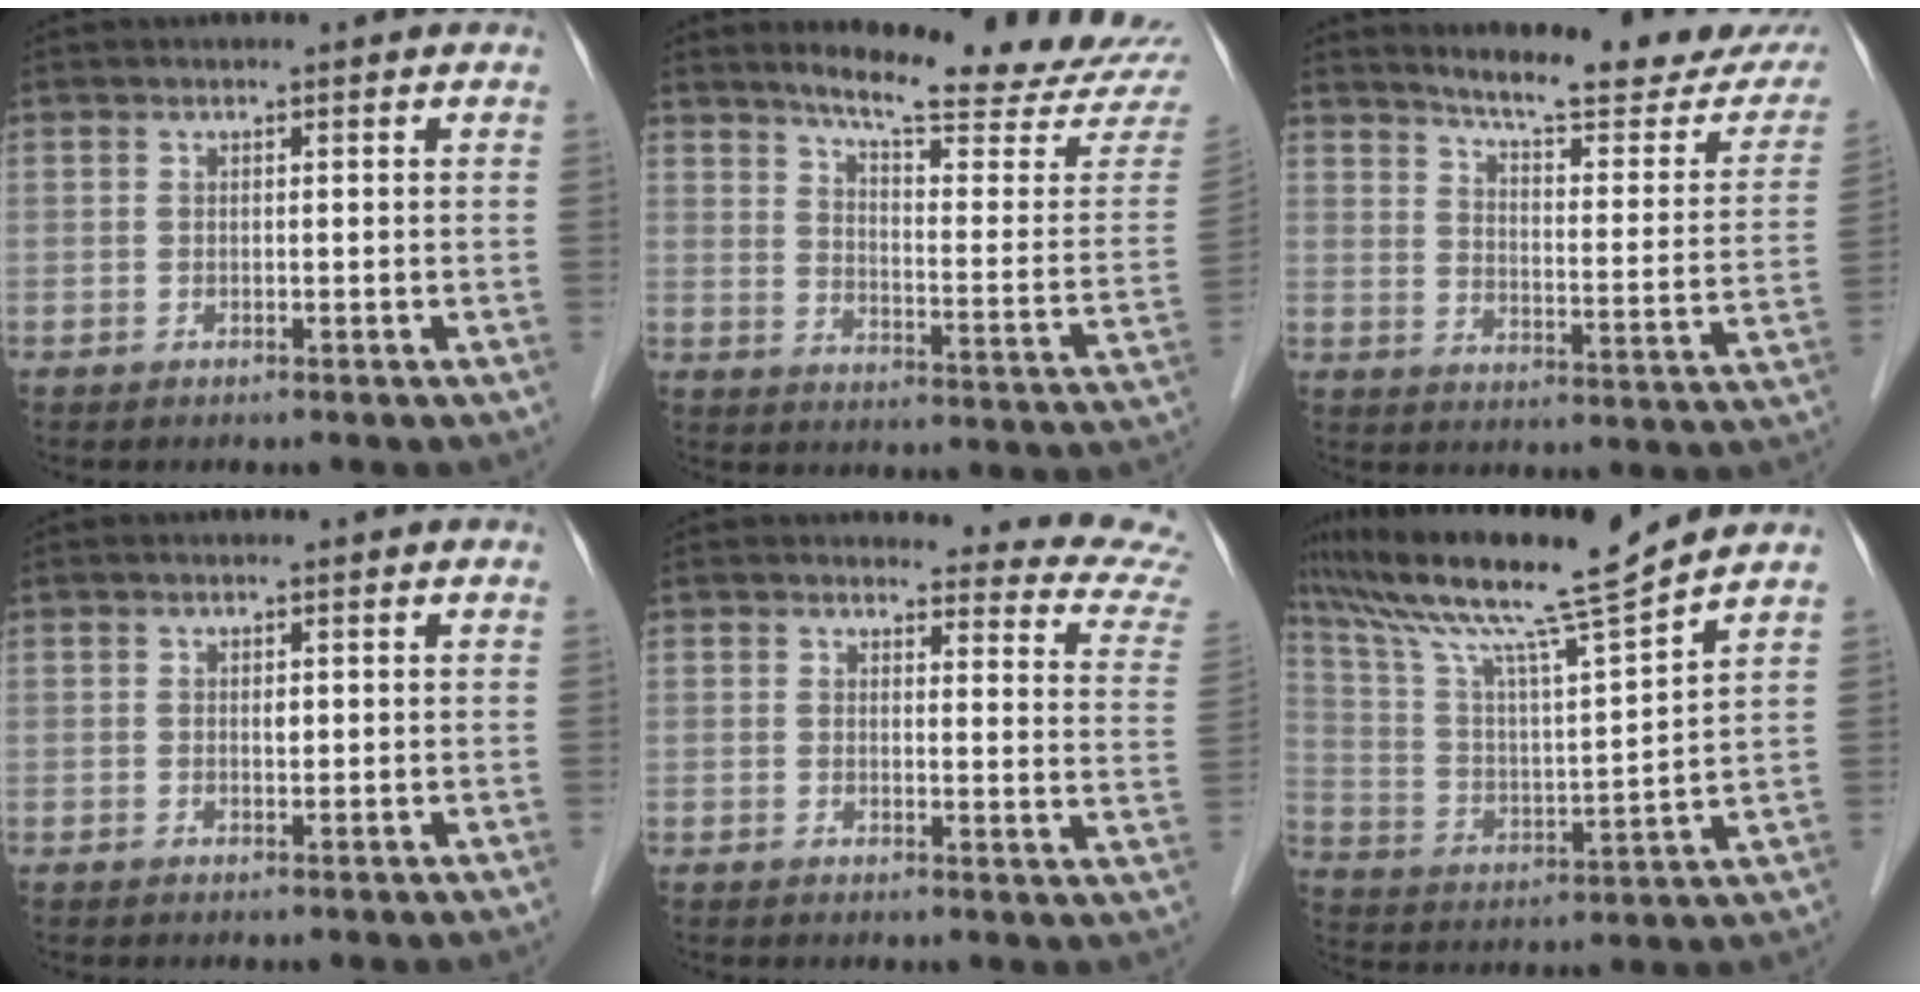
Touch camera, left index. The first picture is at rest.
{"total": 20.4, "force": [18.9, -0.2, 7.8], "torque": [-0.116, -0.103, 0.236]}
{"total": 19.0, "force": [17.3, 1.9, 7.6], "torque": [-0.102, -0.068, 0.213]}
{"total": 0.8, "force": [0.2, 0.4, 0.6], "torque": [-0.010, 0.000, 0.002]}
{"total": 12.1, "force": [12.1, 0.2, 1.1], "torque": [0.015, -0.099, 0.096]}
{"total": 15.4, "force": [13.0, -1.9, 8.1], "torque": [-0.157, 0.000, 0.228]}